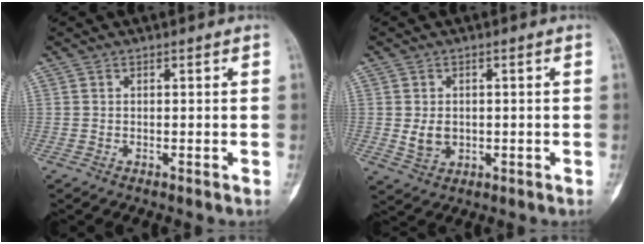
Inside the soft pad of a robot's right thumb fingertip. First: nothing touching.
{"total": 4.0, "force": [-0.1, 3.1, 2.5], "torque": [-0.031, -0.003, 0.008]}